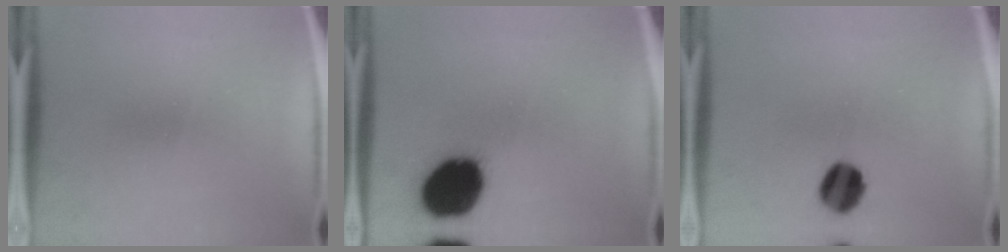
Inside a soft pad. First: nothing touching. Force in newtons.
{"total": 19.4}
{"total": 9.3}